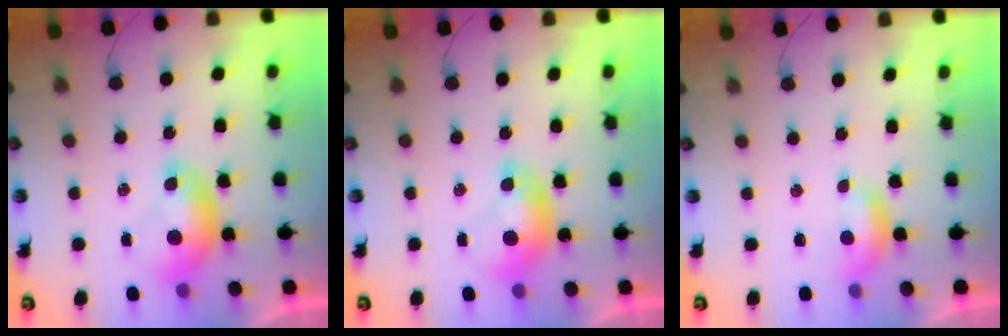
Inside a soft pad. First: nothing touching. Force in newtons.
{"total": 0.0}
{"total": 1.5, "press": 1.4, "slide": 0.4}